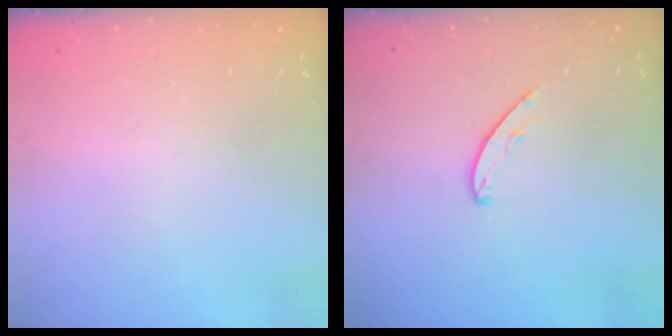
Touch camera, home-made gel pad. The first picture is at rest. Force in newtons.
{"total": 4.6, "press": 4.6, "slide": 0.5}